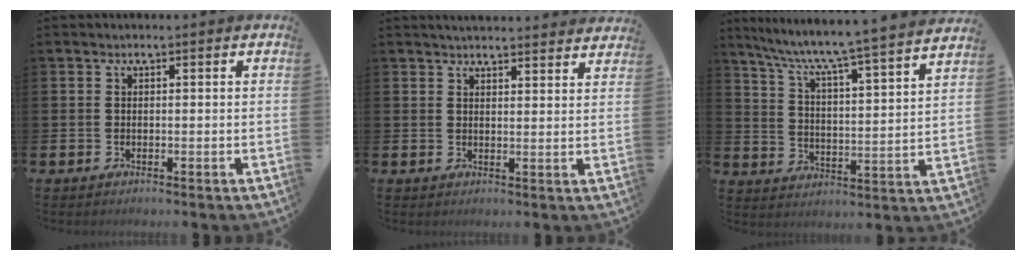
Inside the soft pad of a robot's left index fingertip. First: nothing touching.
{"total": 3.5, "force": [3.5, 0.0, 0.2], "torque": [-0.008, -0.019, 0.064]}
{"total": 6.5, "force": [6.0, -0.2, 2.4], "torque": [-0.077, -0.057, 0.095]}